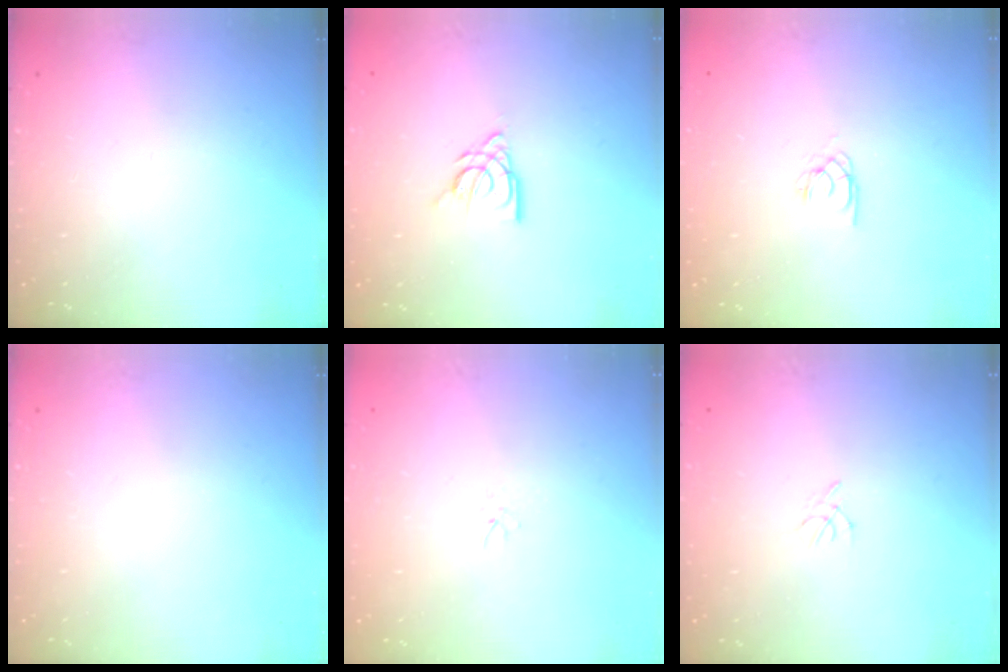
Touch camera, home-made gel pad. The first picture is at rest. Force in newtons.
{"total": 9.2, "press": 9.1, "slide": 0.8}
{"total": 1.9, "press": 1.9, "slide": 0.2}
{"total": 0.0}
{"total": 1.6, "press": 1.6, "slide": 0.2}
{"total": 1.3, "press": 1.2, "slide": 0.4}